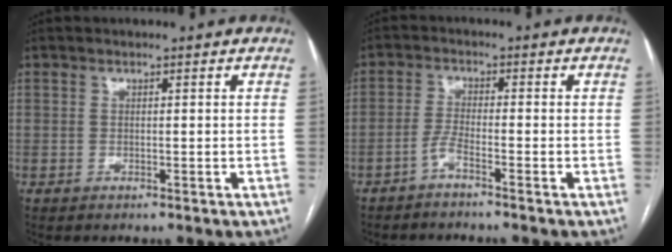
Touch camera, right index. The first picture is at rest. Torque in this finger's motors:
{"motor_torque": [0.33, -0.27, 0.04, 0.02]}